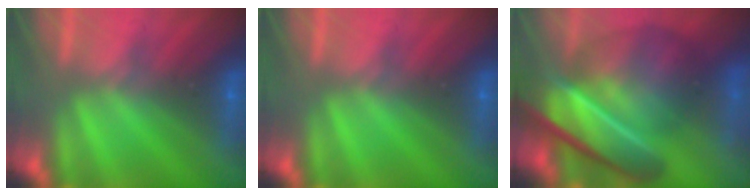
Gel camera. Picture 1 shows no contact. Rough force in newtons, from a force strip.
{"total": 0.0}
{"total": 5.9}